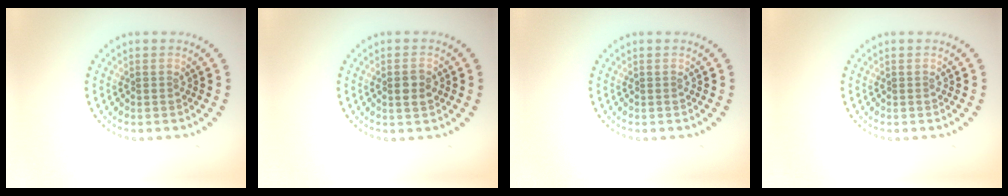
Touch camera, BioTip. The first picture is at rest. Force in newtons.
{"total": 1.7, "press": 1.7, "slide": 0.3}
{"total": 0.0}
{"total": 0.0}